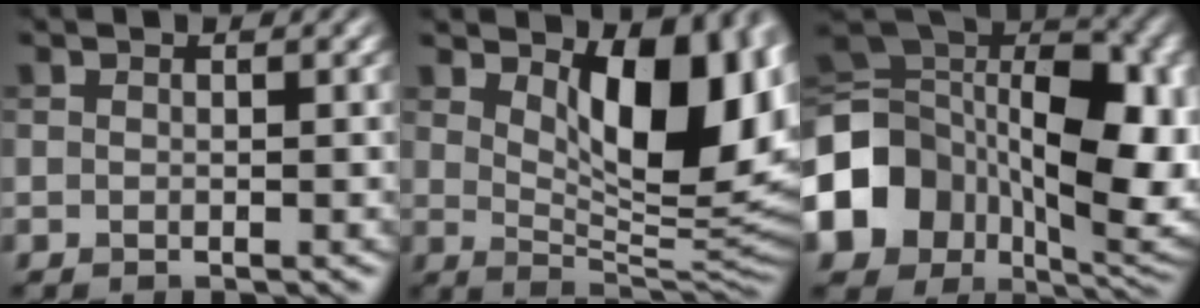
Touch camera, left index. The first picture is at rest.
{"total": 11.9, "force": [3.9, 5.1, 10.1], "torque": [-0.131, -0.006, 0.065]}
{"total": 15.7, "force": [-1.0, 11.2, 11.0], "torque": [-0.199, 0.001, -0.017]}